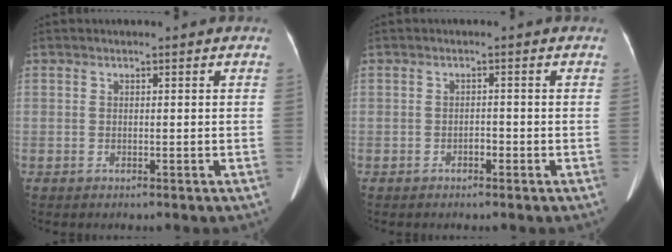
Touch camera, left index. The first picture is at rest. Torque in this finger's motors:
{"motor_torque": [-0.02, 0.05, 0.00, -0.01]}